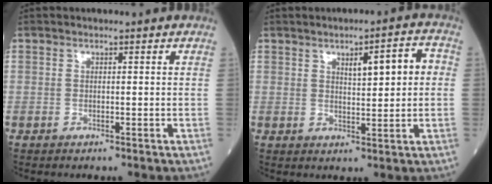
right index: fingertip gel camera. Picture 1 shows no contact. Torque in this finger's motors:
{"motor_torque": [0.39, 0.06, 0.10, 0.04]}